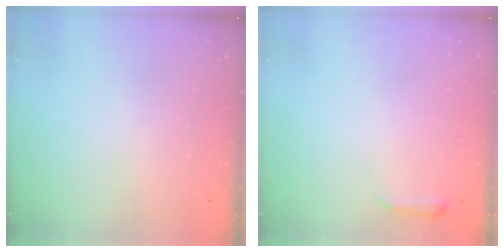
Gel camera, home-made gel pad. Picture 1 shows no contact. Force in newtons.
{"total": 3.0, "press": 2.9, "slide": 0.6}